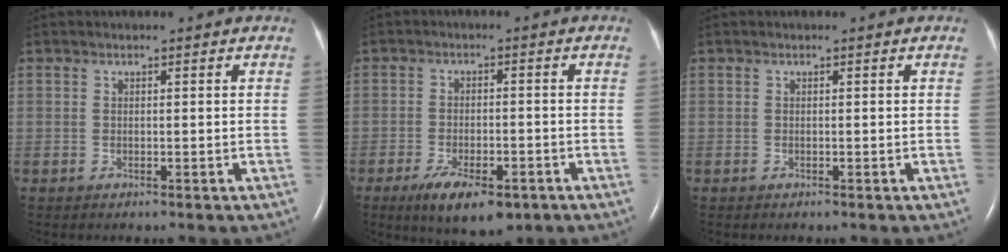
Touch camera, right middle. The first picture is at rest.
{"total": 8.7, "force": [-5.3, 3.3, 6.0], "torque": [-0.099, -0.010, -0.079]}
{"total": 0.0}